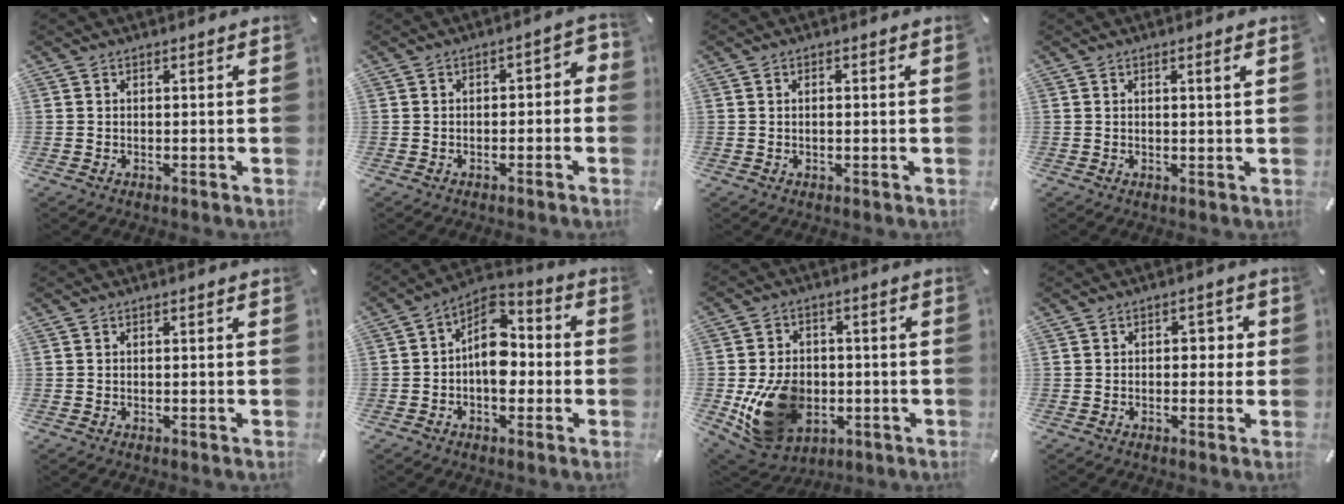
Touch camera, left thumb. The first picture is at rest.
{"total": 3.2, "force": [-2.0, 1.7, 1.9], "torque": [-0.032, 0.018, -0.039]}
{"total": 0.9, "force": [0.0, 0.3, 0.9], "torque": [-0.017, 0.001, 0.000]}
{"total": 2.0, "force": [0.7, 0.2, 1.9], "torque": [-0.029, -0.003, 0.008]}
{"total": 0.0}
{"total": 10.4, "force": [-0.9, 7.4, 7.3], "torque": [-0.113, -0.003, -0.020]}
{"total": 15.8, "force": [-3.2, 12.3, 9.3], "torque": [-0.185, 0.010, -0.049]}
{"total": 3.1, "force": [-0.2, 2.1, 2.3], "torque": [-0.020, 0.003, -0.014]}